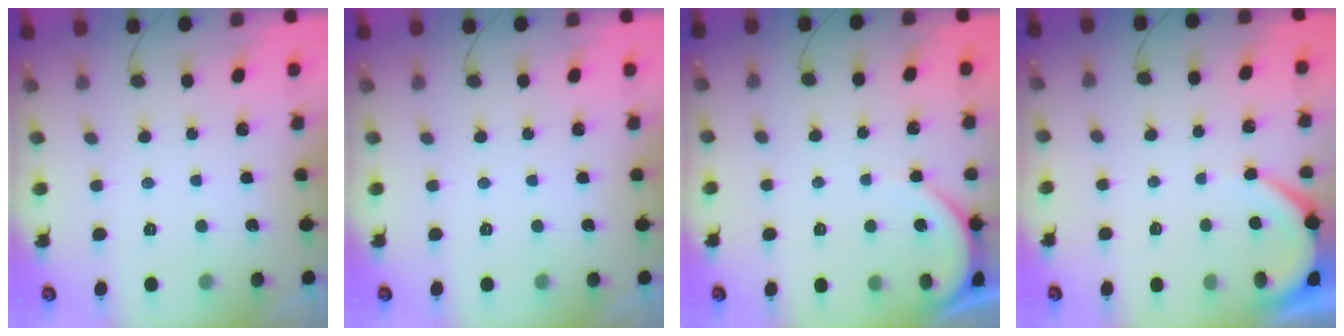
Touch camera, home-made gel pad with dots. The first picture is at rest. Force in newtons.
{"total": 0.0}
{"total": 3.0, "press": 3.0, "slide": 0.5}
{"total": 4.1, "press": 4.0, "slide": 0.5}